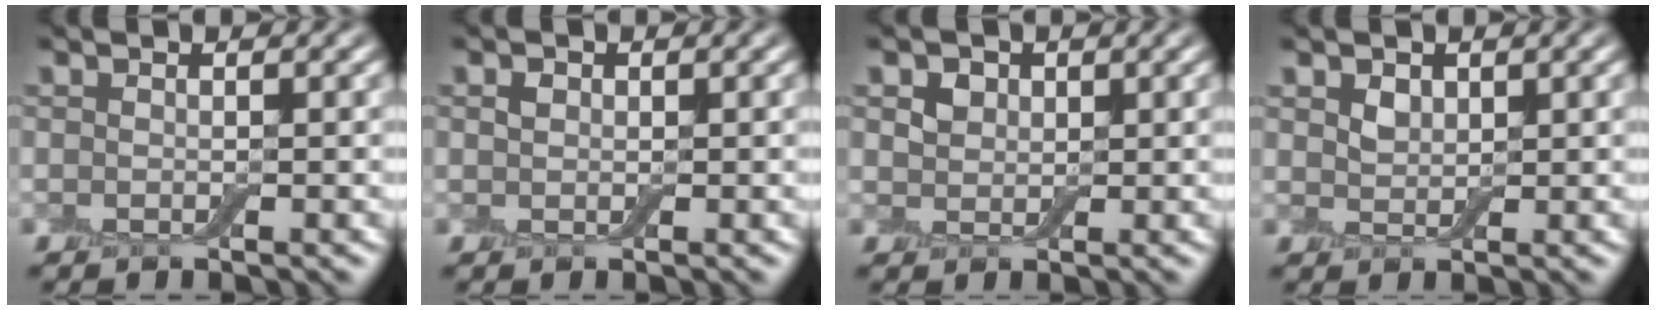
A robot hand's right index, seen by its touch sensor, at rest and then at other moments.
{"total": 0.8, "force": [0.3, 0.7, 0.4], "torque": [-0.007, 0.001, 0.003]}
{"total": 2.0, "force": [0.9, 1.5, 0.8], "torque": [-0.017, -0.002, 0.016]}
{"total": 1.4, "force": [0.8, 0.9, 0.6], "torque": [-0.012, -0.001, 0.018]}